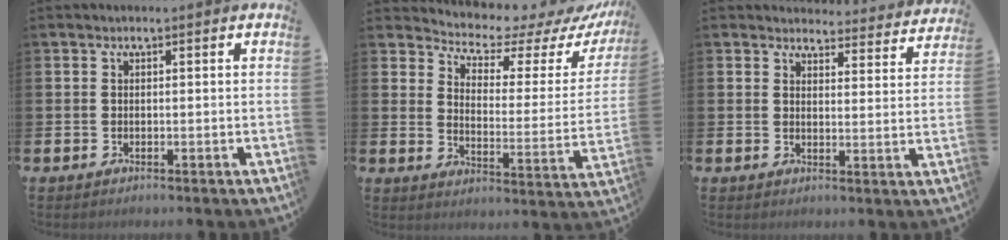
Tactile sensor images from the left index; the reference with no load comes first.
{"total": 5.9, "force": [5.7, 1.5, 1.1], "torque": [-0.041, -0.053, 0.090]}
{"total": 3.8, "force": [3.7, 0.8, 0.0], "torque": [-0.002, -0.031, 0.062]}